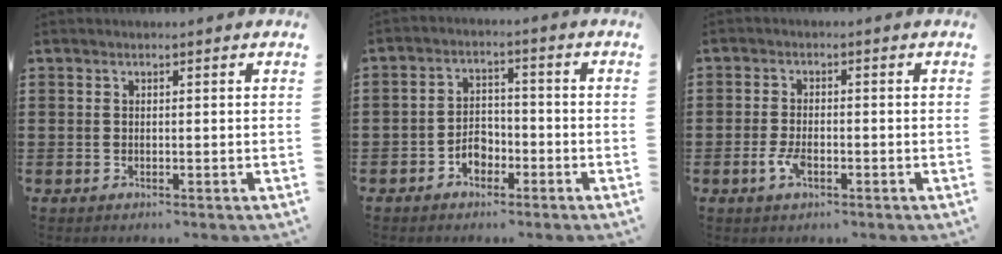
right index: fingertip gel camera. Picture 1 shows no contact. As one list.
[{"total": 3.6, "force": [-2.3, 2.4, 1.4], "torque": [-0.029, 0.007, -0.046]}, {"total": 3.2, "force": [-1.3, 1.3, 2.6], "torque": [-0.068, -0.008, -0.028]}]